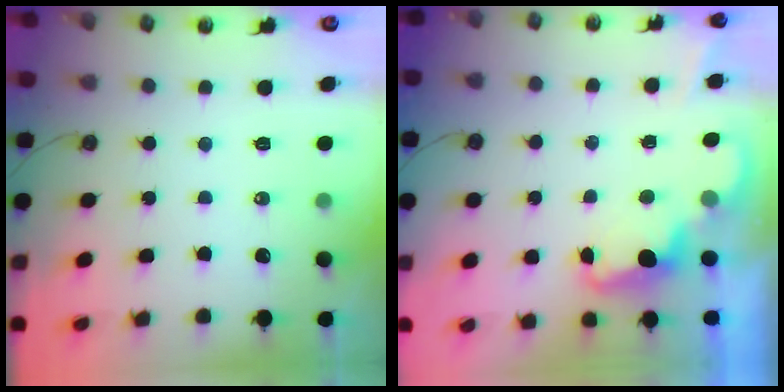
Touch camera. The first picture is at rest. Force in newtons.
{"total": 2.4, "press": 2.3, "slide": 0.5}